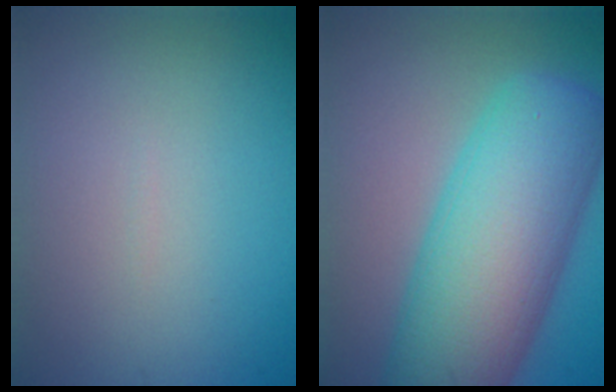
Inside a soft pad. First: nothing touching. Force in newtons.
{"total": 12.4, "press": 12.4, "slide": 0.3}